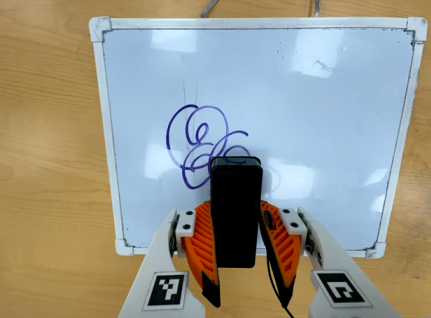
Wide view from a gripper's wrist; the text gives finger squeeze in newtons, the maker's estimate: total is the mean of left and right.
{"total": 3.5, "left": 2.0, "right": 5.1}